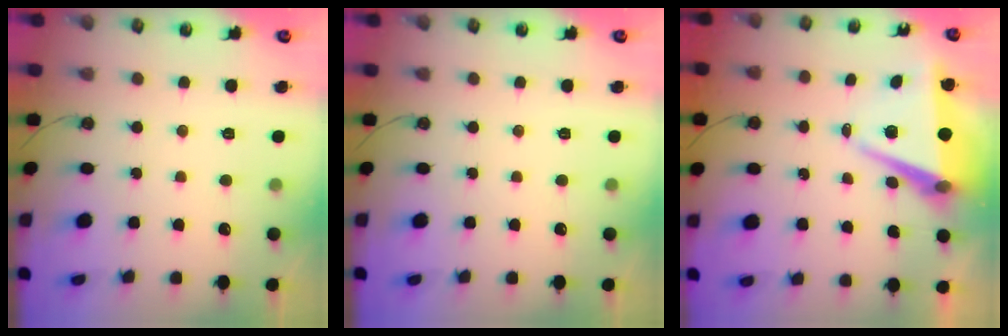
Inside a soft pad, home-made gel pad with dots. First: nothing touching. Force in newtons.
{"total": 0.0}
{"total": 8.3, "press": 7.2, "slide": 4.2}